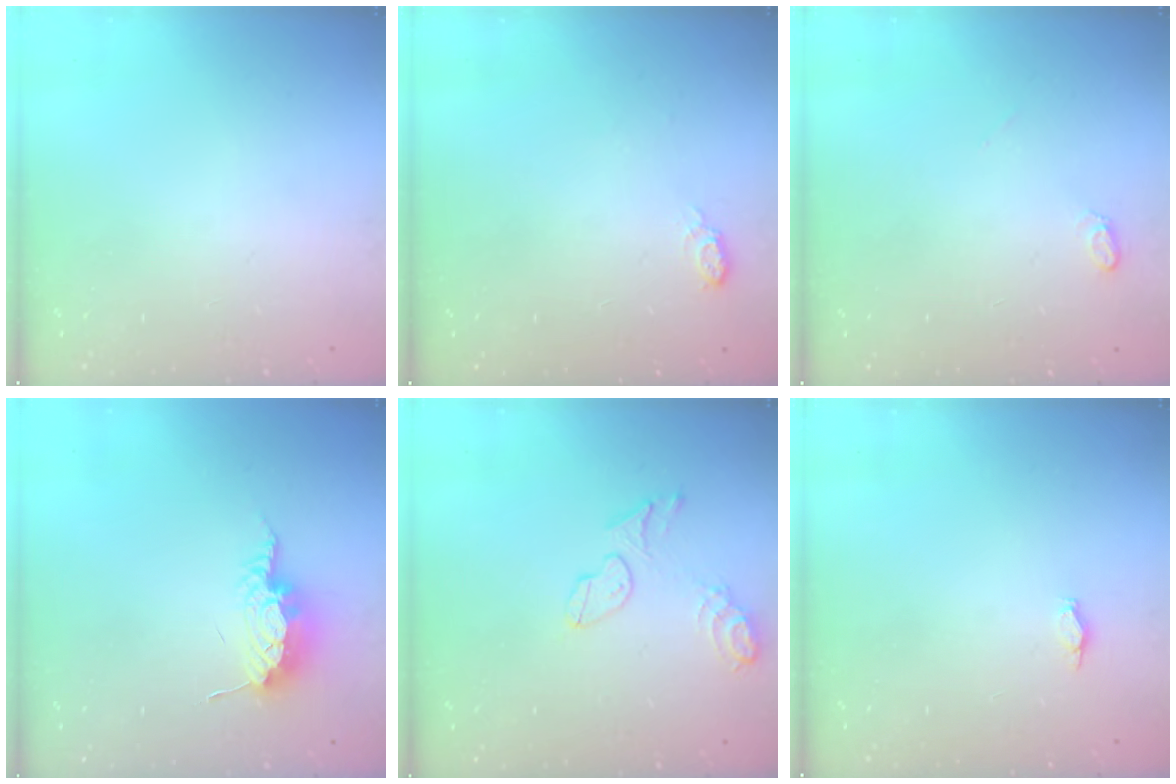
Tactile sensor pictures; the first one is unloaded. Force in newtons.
{"total": 6.1, "press": 6.1, "slide": 0.7}
{"total": 3.8, "press": 3.8, "slide": 0.5}
{"total": 8.4, "press": 8.4, "slide": 0.4}
{"total": 10.5, "press": 9.0, "slide": 5.6}
{"total": 2.2, "press": 1.9, "slide": 1.2}